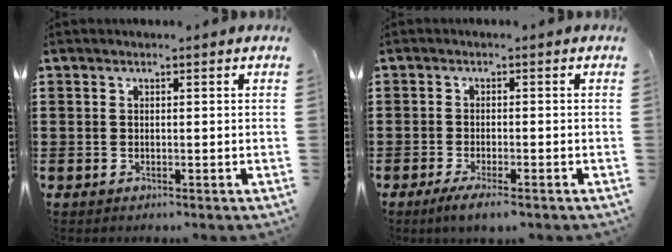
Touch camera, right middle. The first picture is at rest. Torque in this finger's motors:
{"motor_torque": [2.14, 0.00, 0.24, 0.20]}